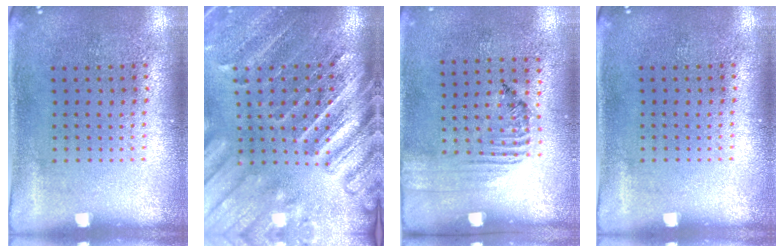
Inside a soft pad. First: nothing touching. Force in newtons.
{"total": 4.4, "press": 3.6, "slide": 2.6}
{"total": 1.5, "press": 1.1, "slide": 1.1}
{"total": 0.0}